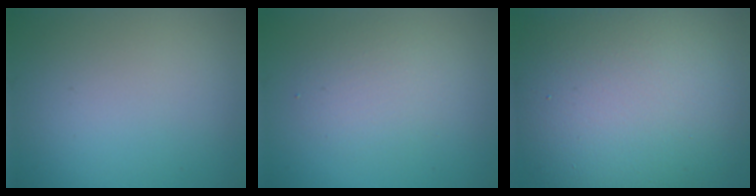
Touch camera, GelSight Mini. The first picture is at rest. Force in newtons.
{"total": 2.6, "press": 2.6, "slide": 0.2}
{"total": 15.9, "press": 15.8, "slide": 1.3}